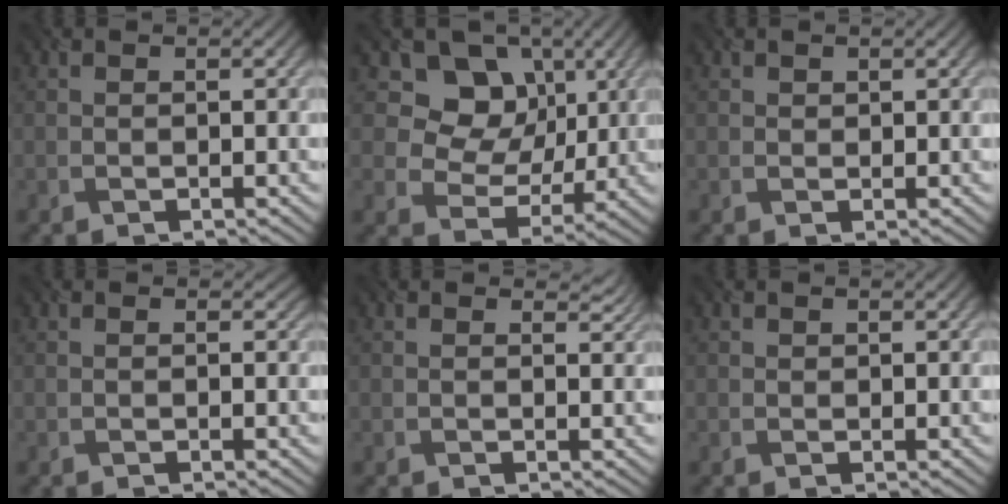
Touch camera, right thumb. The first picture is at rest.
{"total": 10.8, "force": [4.1, 8.5, 5.3], "torque": [-0.117, -0.002, 0.073]}
{"total": 0.8, "force": [0.5, 0.6, 0.1], "torque": [0.001, -0.004, 0.009]}
{"total": 0.0}
{"total": 1.2, "force": [0.9, 0.6, 0.5], "torque": [-0.006, -0.008, 0.016]}
{"total": 0.5, "force": [0.3, 0.4, 0.0], "torque": [0.003, -0.004, 0.006]}